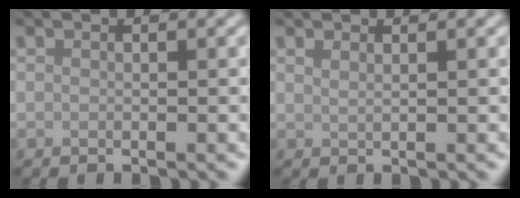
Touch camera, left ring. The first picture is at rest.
{"total": 1.0, "force": [0.7, 0.4, 0.5], "torque": [-0.004, -0.002, 0.009]}